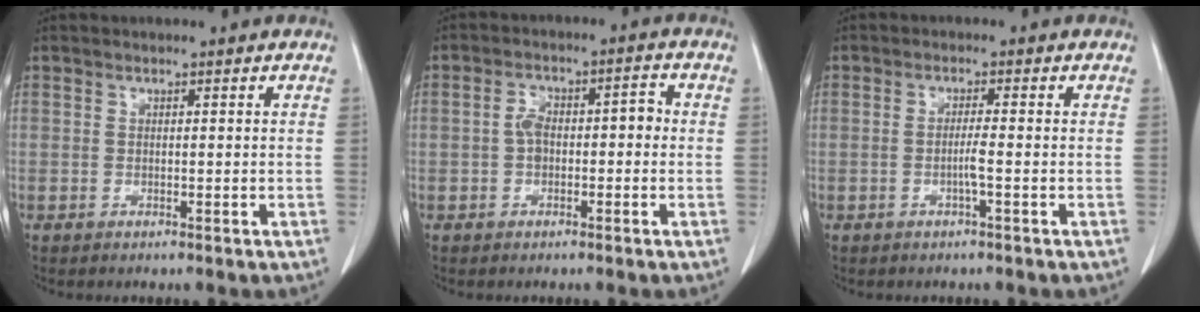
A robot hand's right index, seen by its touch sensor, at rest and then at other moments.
{"total": 5.2, "force": [-0.5, 2.7, 4.4], "torque": [-0.080, 0.035, -0.010]}
{"total": 2.0, "force": [-0.6, -0.3, 1.9], "torque": [-0.036, -0.001, -0.013]}